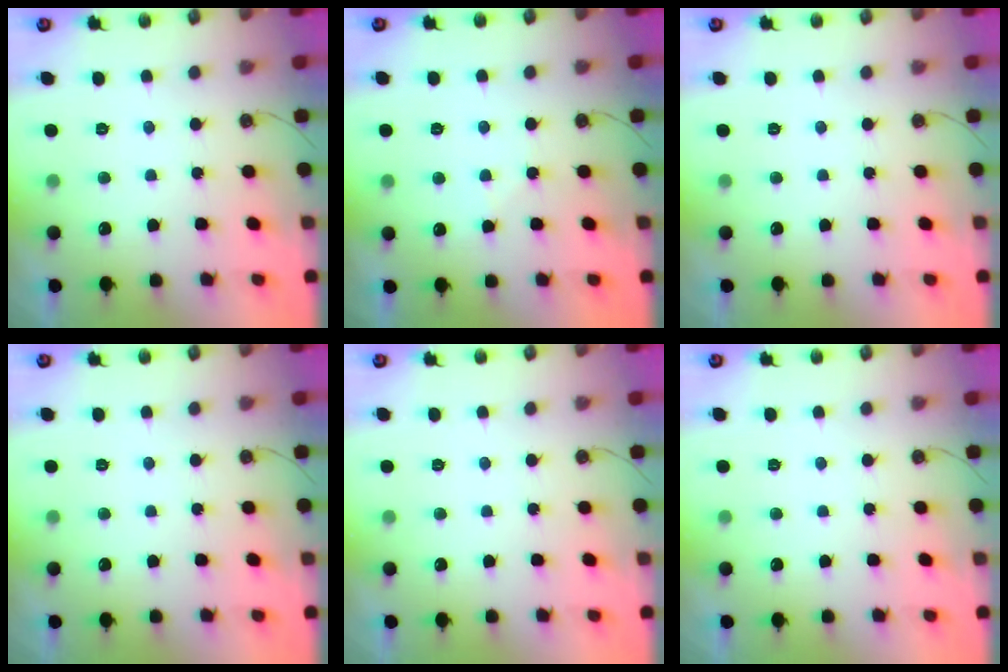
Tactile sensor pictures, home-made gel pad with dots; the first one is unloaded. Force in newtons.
{"total": 3.8, "press": 3.7, "slide": 0.6}
{"total": 0.0}
{"total": 0.0}
{"total": 0.0}
{"total": 0.0}